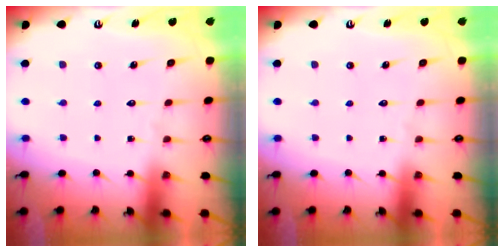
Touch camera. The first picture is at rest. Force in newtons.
{"total": 0.0}